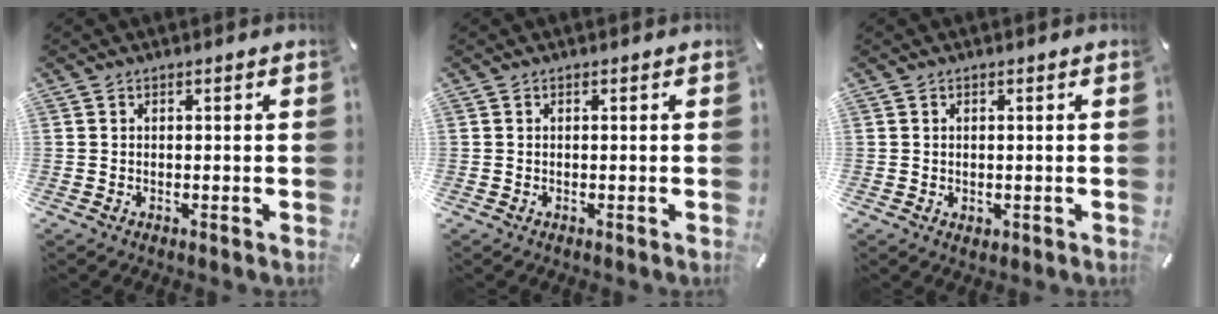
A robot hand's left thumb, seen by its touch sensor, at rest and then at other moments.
{"total": 0.0}
{"total": 0.7, "force": [0.1, 0.7, 0.3], "torque": [-0.005, 0.004, 0.002]}